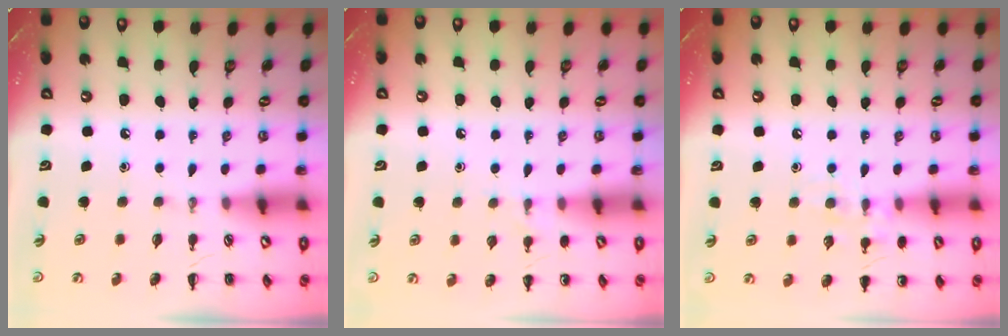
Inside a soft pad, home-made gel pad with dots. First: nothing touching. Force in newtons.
{"total": 5.0, "press": 4.7, "slide": 1.7}
{"total": 8.4, "press": 8.2, "slide": 1.6}